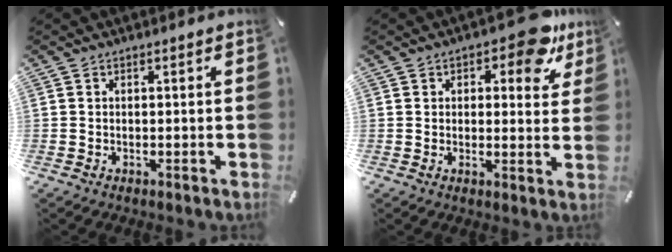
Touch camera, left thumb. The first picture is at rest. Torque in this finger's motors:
{"motor_torque": [1.09, 0.96, 0.38, 0.08, 0.03]}